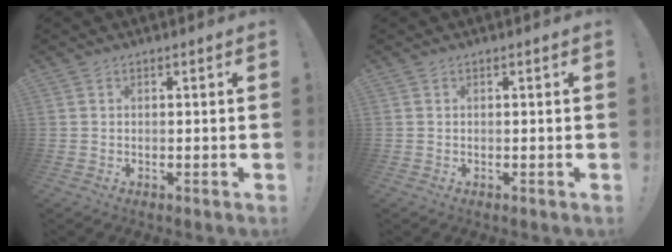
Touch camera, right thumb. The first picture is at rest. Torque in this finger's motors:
{"motor_torque": [-0.04, 0.02, -0.03, 0.02, 0.00]}